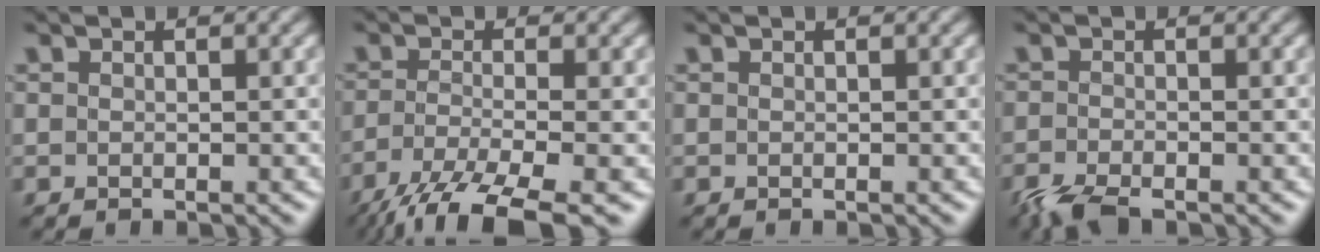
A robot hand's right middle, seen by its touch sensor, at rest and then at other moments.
{"total": 7.9, "force": [-5.4, 1.5, 5.6], "torque": [-0.114, -0.018, -0.107]}
{"total": 0.0}
{"total": 3.5, "force": [-2.7, 1.0, 1.9], "torque": [-0.045, -0.005, -0.060]}